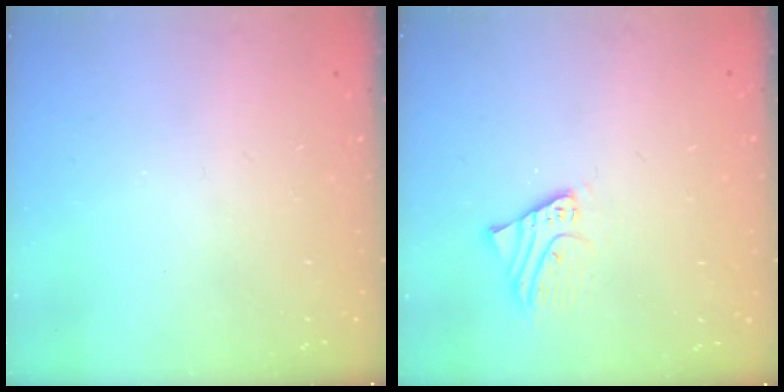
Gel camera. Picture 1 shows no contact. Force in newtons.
{"total": 1.8, "press": 1.8, "slide": 0.1}